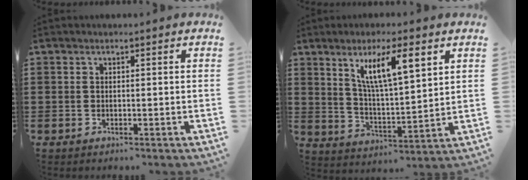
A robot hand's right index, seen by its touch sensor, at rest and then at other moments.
{"total": 9.6, "force": [4.6, 2.1, 8.1], "torque": [-0.159, 0.003, 0.076]}